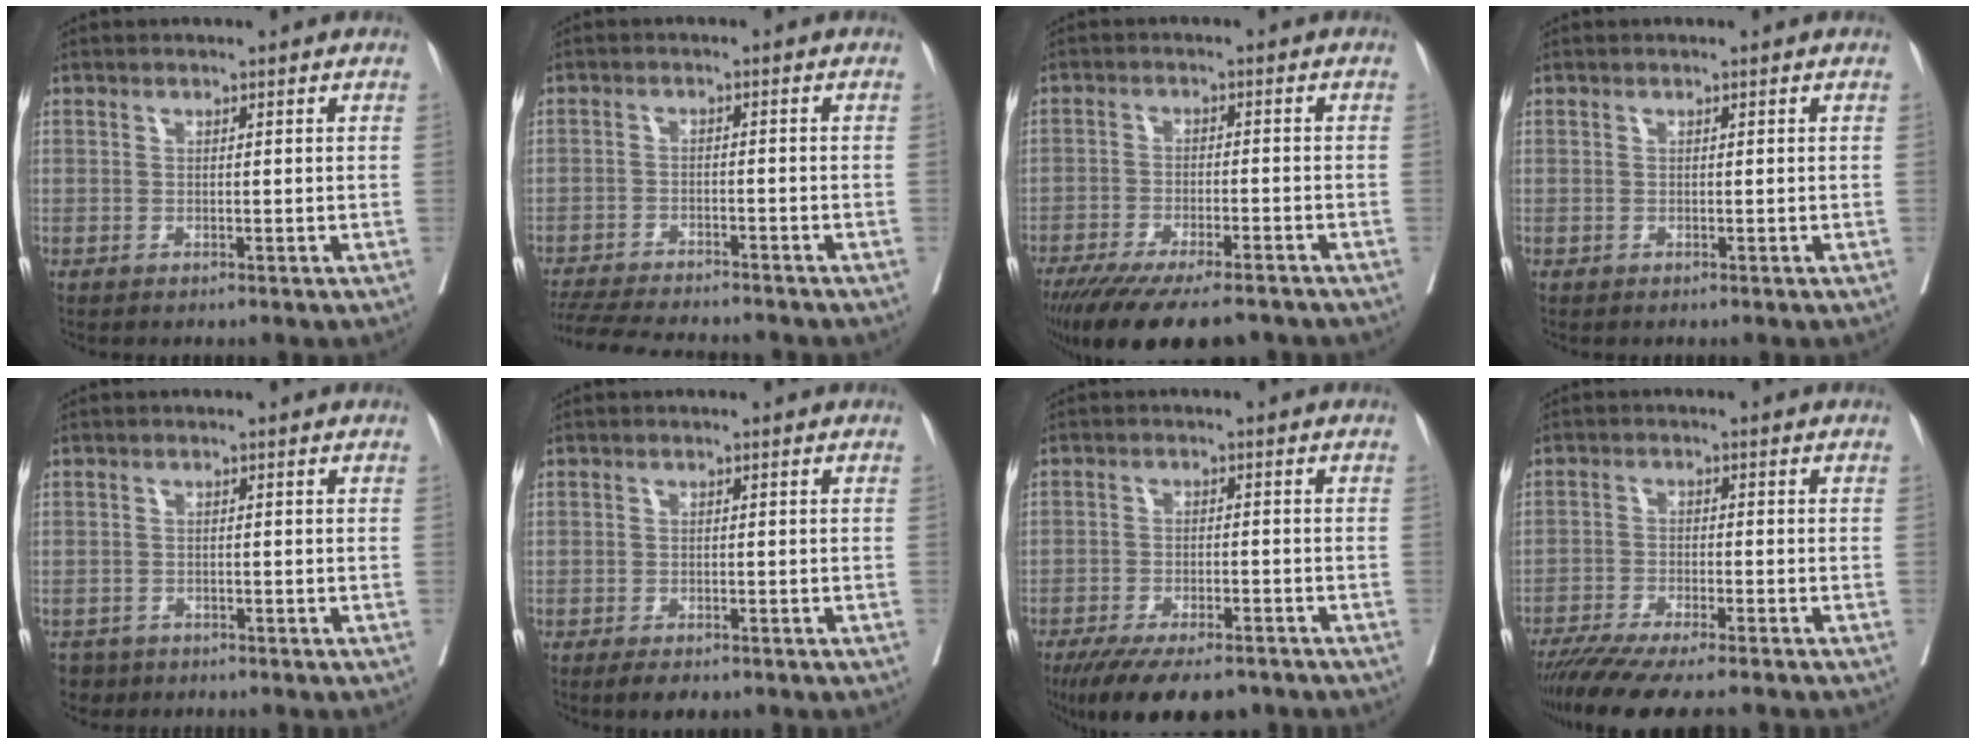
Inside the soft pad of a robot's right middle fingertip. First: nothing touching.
{"total": 14.6, "force": [-13.2, 2.1, 5.7], "torque": [-0.123, -0.023, -0.194]}
{"total": 16.5, "force": [-13.5, 3.2, 9.0], "torque": [-0.150, -0.037, -0.202]}
{"total": 0.0}
{"total": 3.6, "force": [-2.8, 2.2, 0.0], "torque": [-0.002, 0.000, -0.049]}
{"total": 3.0, "force": [-2.2, 1.1, 1.6], "torque": [-0.027, -0.006, -0.031]}
{"total": 13.6, "force": [-10.6, 4.4, 7.3], "torque": [-0.134, -0.021, -0.158]}
{"total": 14.4, "force": [-12.2, 1.0, 7.4], "torque": [-0.116, -0.035, -0.189]}